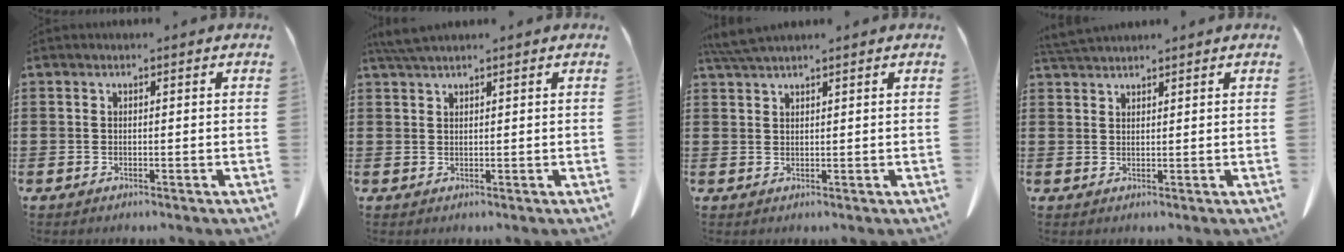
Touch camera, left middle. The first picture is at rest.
{"total": 2.6, "force": [2.1, 0.2, 1.6], "torque": [-0.035, 0.003, 0.040]}
{"total": 3.2, "force": [2.7, 0.2, 1.7], "torque": [-0.040, 0.002, 0.051]}
{"total": 2.8, "force": [2.7, 0.2, 0.8], "torque": [-0.023, -0.002, 0.052]}